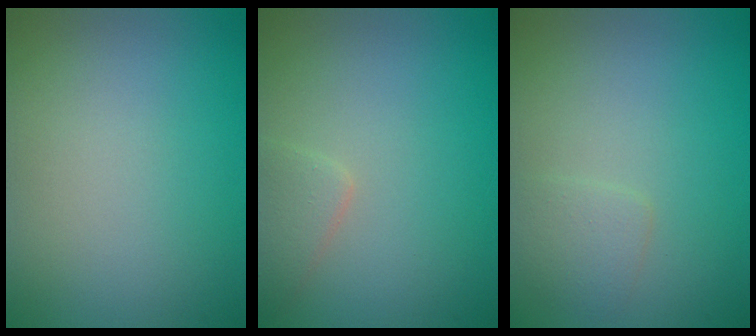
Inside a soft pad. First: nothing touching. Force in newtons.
{"total": 1.8, "press": 1.8, "slide": 0.1}
{"total": 1.5, "press": 1.5, "slide": 0.1}